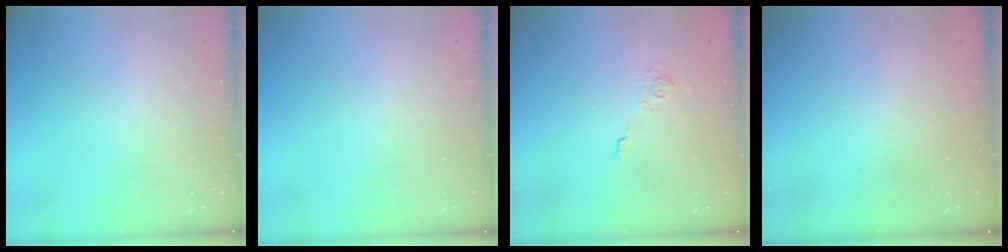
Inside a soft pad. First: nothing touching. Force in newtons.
{"total": 0.0}
{"total": 3.0, "press": 2.6, "slide": 1.4}
{"total": 2.5, "press": 2.4, "slide": 0.8}